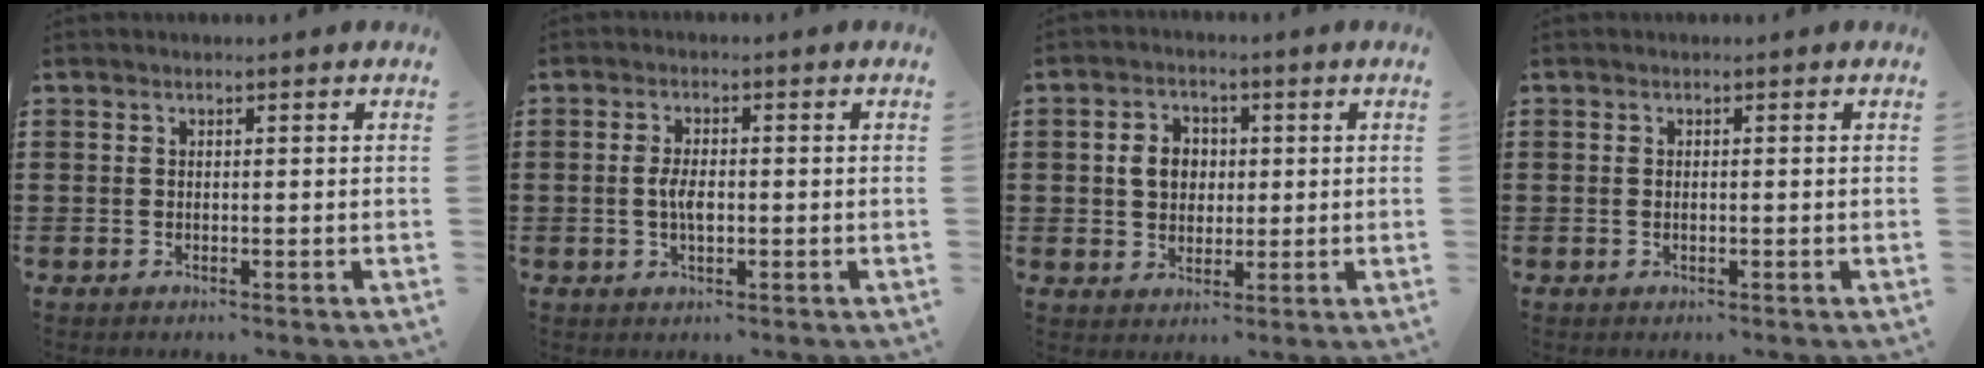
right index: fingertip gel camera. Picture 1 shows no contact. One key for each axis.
{"total": 3.3, "fx": -0.3, "fy": 1.6, "fz": 2.9, "tx": -0.055, "ty": -0.001, "tz": -0.010}
{"total": 4.9, "fx": 0.3, "fy": 4.1, "fz": 2.7, "tx": -0.056, "ty": 0.012, "tz": 0.000}
{"total": 0.5, "fx": 0.0, "fy": 0.3, "fz": 0.5, "tx": -0.010, "ty": 0.000, "tz": -0.001}